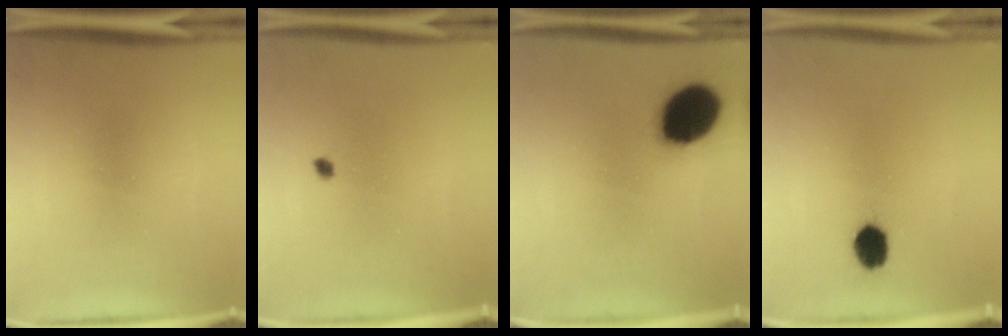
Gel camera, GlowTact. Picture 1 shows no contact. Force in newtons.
{"total": 0.8}
{"total": 18.8}
{"total": 5.6}